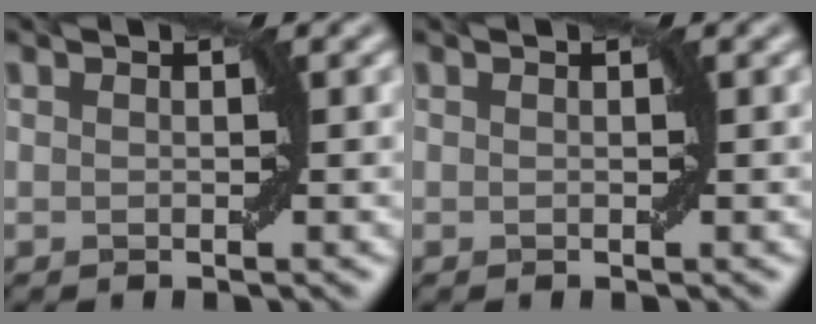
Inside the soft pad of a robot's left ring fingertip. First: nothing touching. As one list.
[{"total": 0.0}]